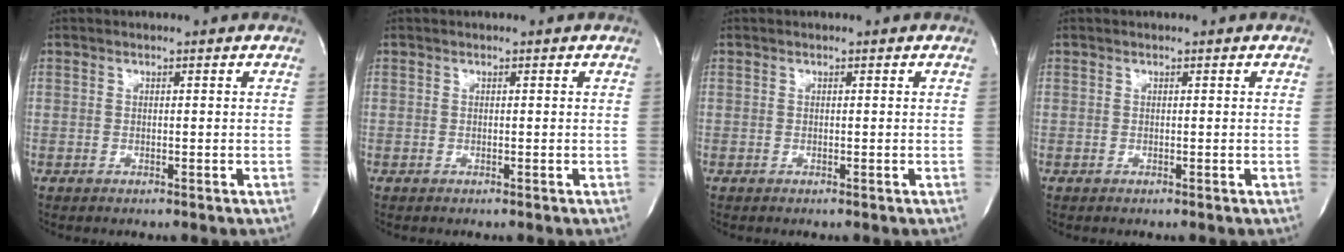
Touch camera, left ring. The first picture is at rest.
{"total": 0.0}
{"total": 0.0}
{"total": 0.0}